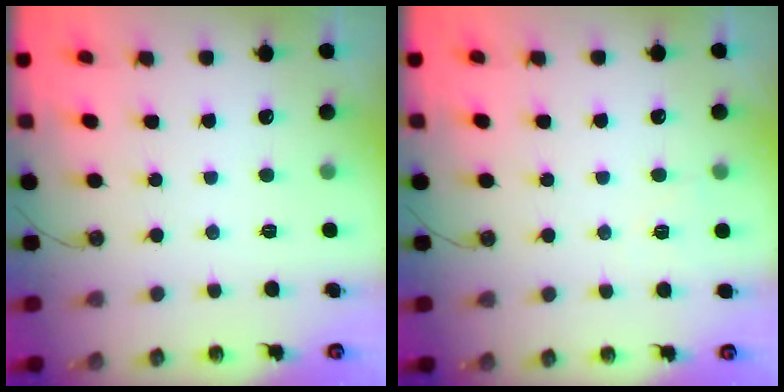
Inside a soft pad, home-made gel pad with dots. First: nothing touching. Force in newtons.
{"total": 5.1, "press": 5.0, "slide": 0.9}